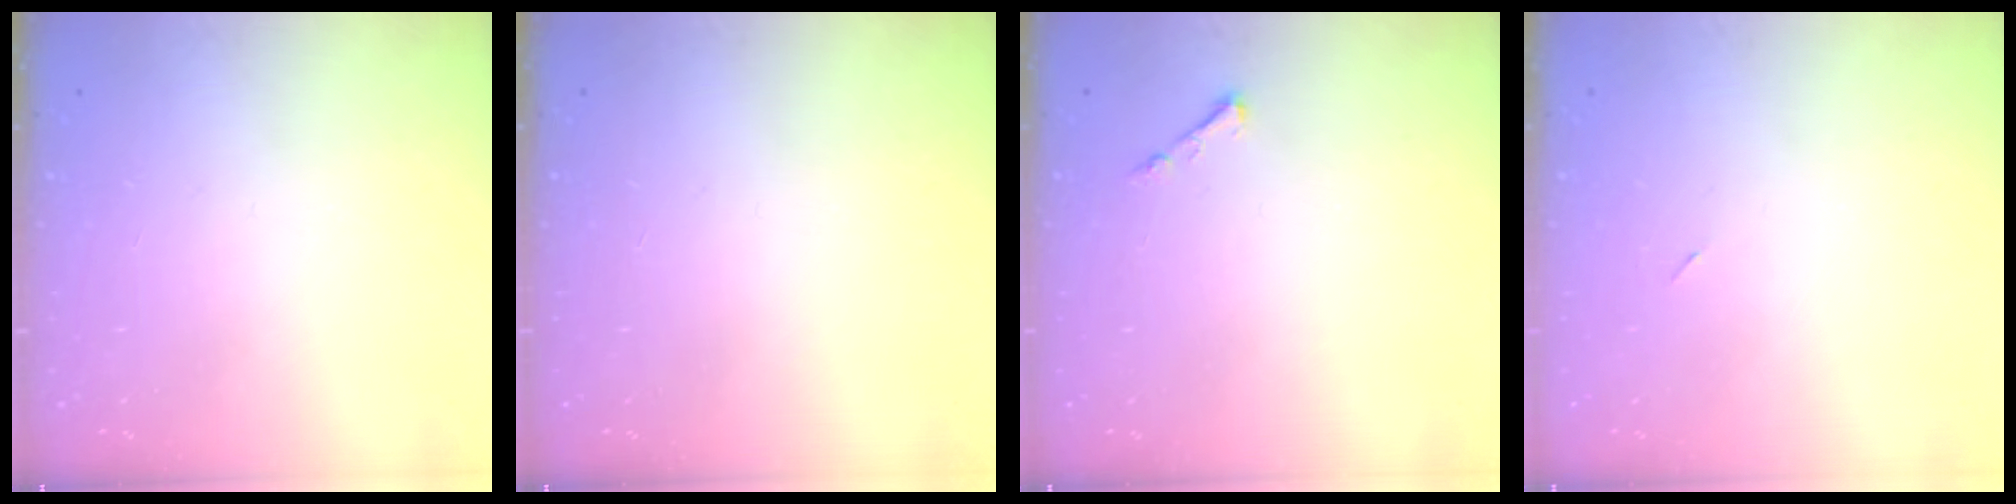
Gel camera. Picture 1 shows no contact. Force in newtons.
{"total": 0.0}
{"total": 3.2, "press": 3.1, "slide": 0.5}
{"total": 2.3, "press": 1.9, "slide": 1.2}